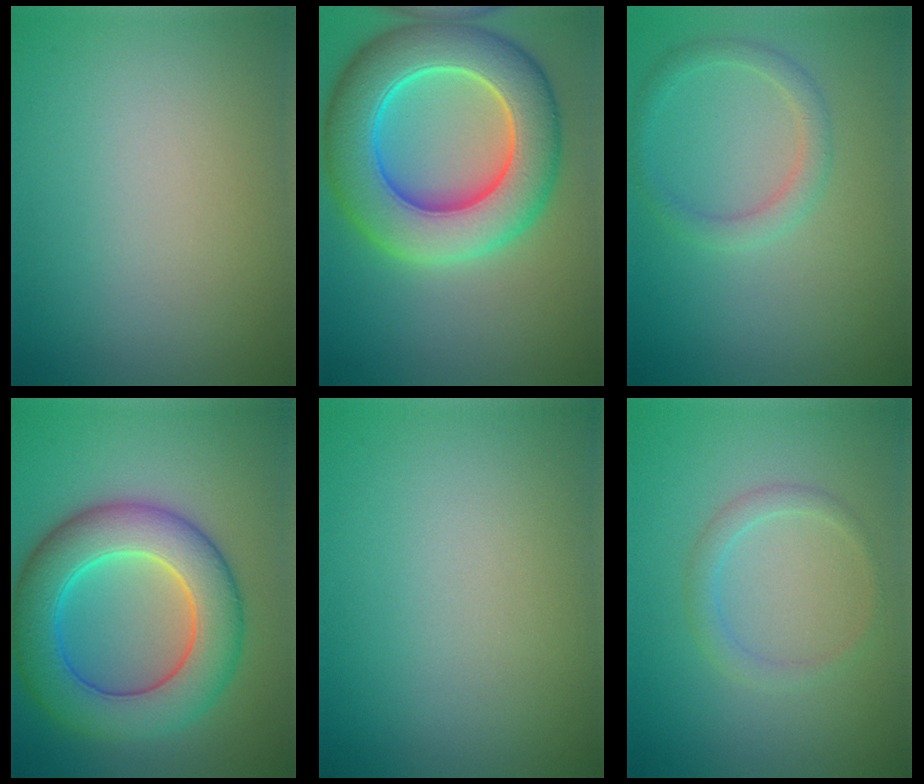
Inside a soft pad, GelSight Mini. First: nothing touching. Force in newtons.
{"total": 10.8, "press": 10.8, "slide": 0.4}
{"total": 2.0, "press": 2.0, "slide": 0.1}
{"total": 9.1, "press": 9.1, "slide": 0.3}
{"total": 0.0}
{"total": 1.6, "press": 1.6, "slide": 0.1}